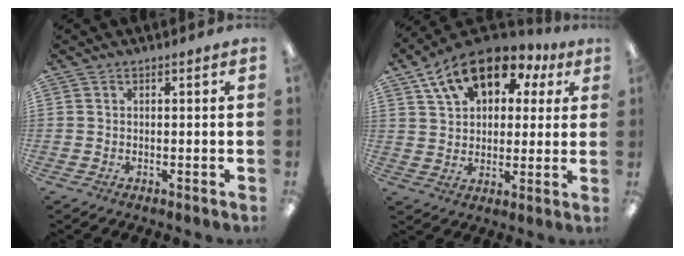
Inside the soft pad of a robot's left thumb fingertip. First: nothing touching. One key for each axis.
{"total": 14.7, "fx": 8.5, "fy": 8.9, "fz": 8.0, "tx": -0.139, "ty": -0.029, "tz": 0.155}